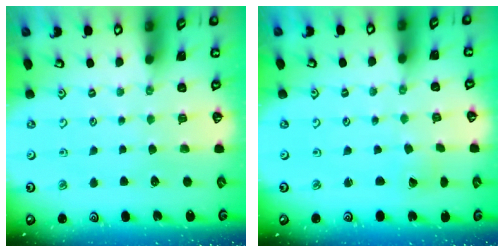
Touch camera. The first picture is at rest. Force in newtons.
{"total": 0.0}